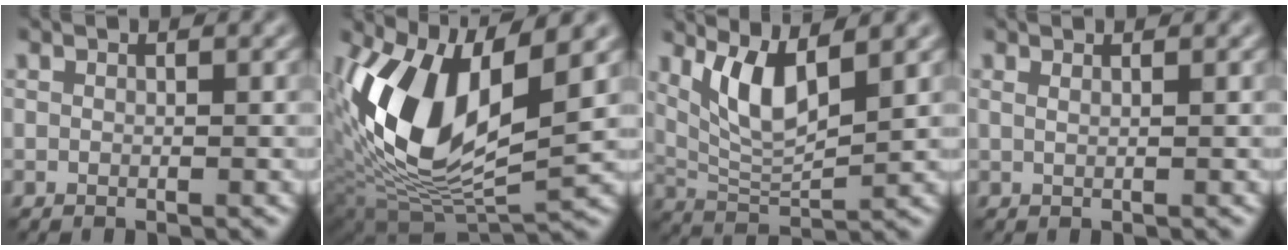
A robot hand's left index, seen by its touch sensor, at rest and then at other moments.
{"total": 12.3, "force": [3.1, 5.8, 10.4], "torque": [-0.212, -0.014, 0.058]}
{"total": 5.4, "force": [2.5, 1.7, 4.5], "torque": [-0.095, -0.012, 0.049]}
{"total": 0.8, "force": [0.6, 0.2, 0.6], "torque": [-0.008, -0.005, 0.002]}